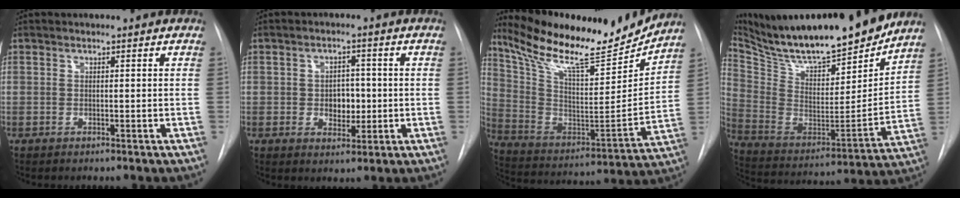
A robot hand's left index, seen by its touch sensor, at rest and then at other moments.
{"total": 4.5, "force": [-1.1, 3.1, 3.1], "torque": [-0.036, 0.000, -0.010]}
{"total": 21.2, "force": [18.6, 3.6, 9.6], "torque": [-0.176, -0.031, 0.303]}
{"total": 26.0, "force": [22.6, 4.6, 11.9], "torque": [-0.228, -0.038, 0.355]}